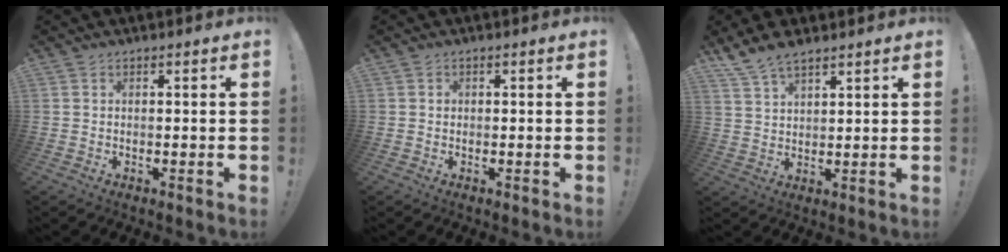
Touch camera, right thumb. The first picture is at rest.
{"total": 0.7, "force": [0.0, 0.7, 0.1], "torque": [0.003, 0.002, -0.001]}
{"total": 7.0, "force": [5.7, 2.6, 3.2], "torque": [-0.068, -0.025, 0.111]}